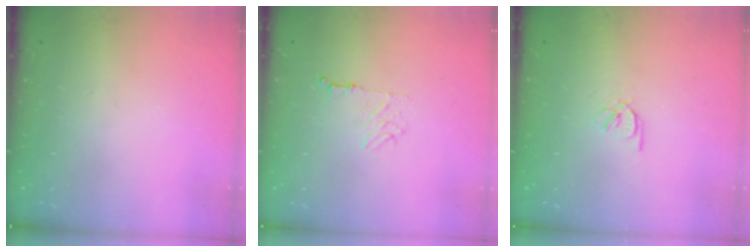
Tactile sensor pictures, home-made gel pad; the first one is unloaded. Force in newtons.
{"total": 5.8, "press": 5.8, "slide": 0.5}
{"total": 2.2, "press": 2.2, "slide": 0.2}